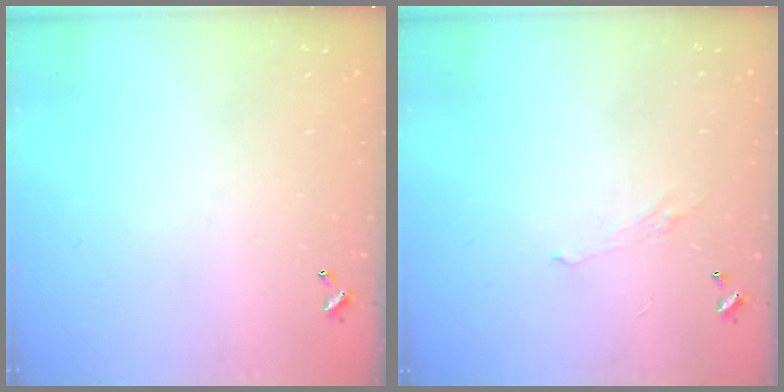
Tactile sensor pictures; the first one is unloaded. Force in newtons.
{"total": 1.1, "press": 0.8, "slide": 0.7}